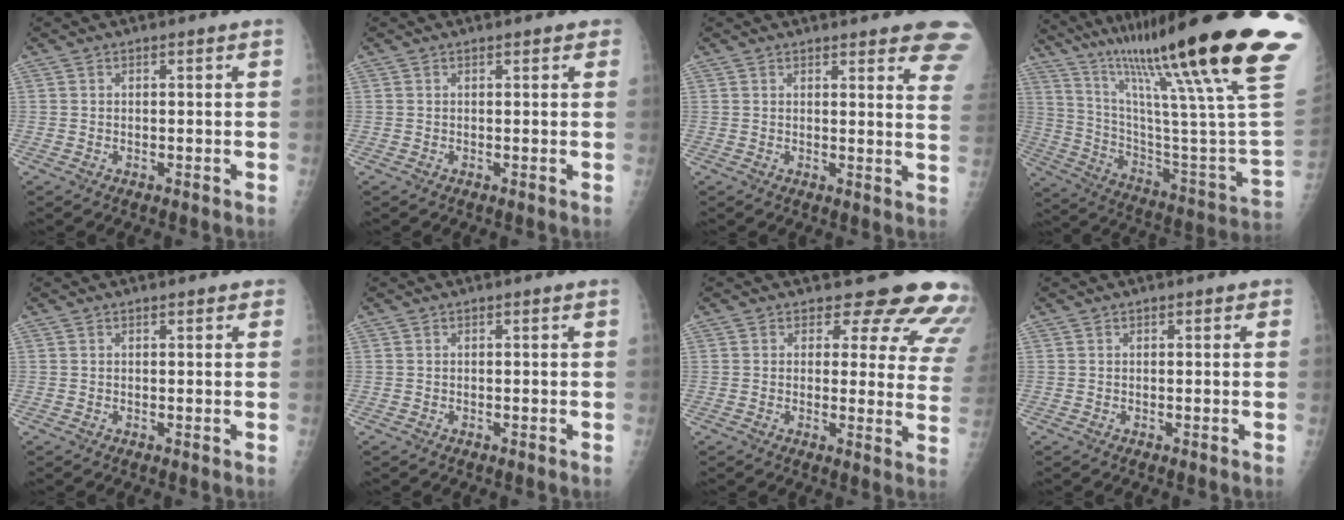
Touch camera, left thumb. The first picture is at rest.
{"total": 1.4, "force": [0.9, 0.7, 0.7], "torque": [0.002, -0.001, 0.006]}
{"total": 12.2, "force": [9.6, 2.8, 7.0], "torque": [-0.046, -0.040, 0.090]}
{"total": 38.8, "force": [25.5, 3.0, 29.1], "torque": [-0.356, -0.101, 0.397]}
{"total": 1.2, "force": [0.8, 0.6, 0.7], "torque": [-0.001, -0.001, 0.006]}
{"total": 0.0}
{"total": 14.3, "force": [12.8, 5.2, 3.3], "torque": [0.015, -0.102, 0.116]}
{"total": 0.8, "force": [0.4, 0.5, 0.4], "torque": [0.003, 0.001, 0.000]}